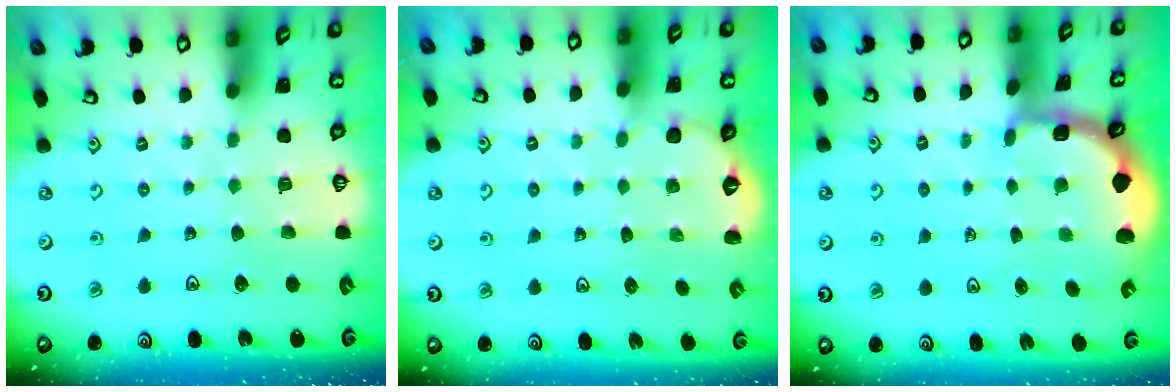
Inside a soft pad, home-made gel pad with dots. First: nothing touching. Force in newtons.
{"total": 1.9, "press": 0.7, "slide": 1.8}
{"total": 1.8, "press": 1.8, "slide": 0.2}